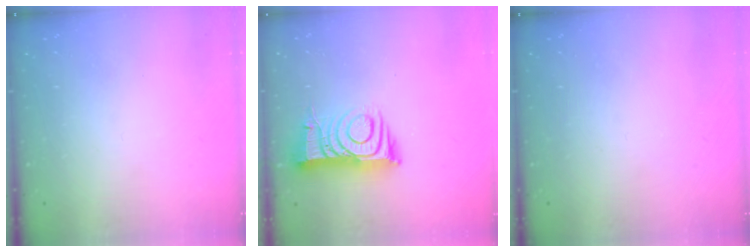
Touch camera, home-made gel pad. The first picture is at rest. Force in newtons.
{"total": 9.9, "press": 9.9, "slide": 1.0}
{"total": 0.0}